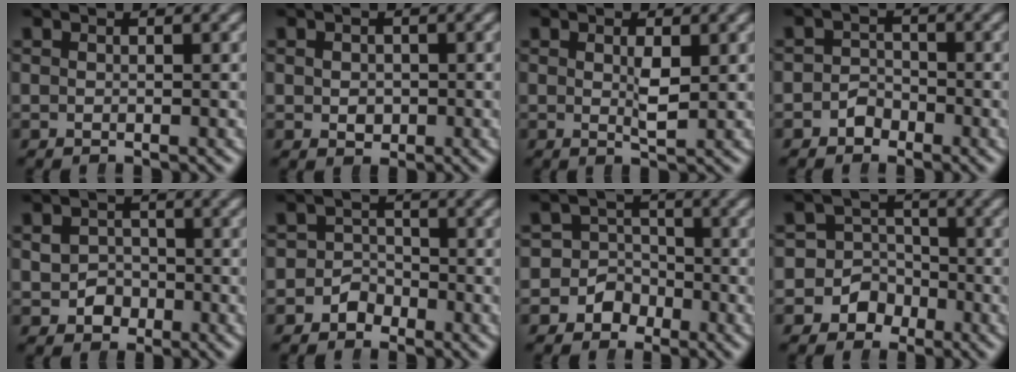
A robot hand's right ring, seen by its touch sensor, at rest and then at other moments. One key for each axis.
{"total": 1.0, "fx": -0.1, "fy": 0.9, "fz": 0.4, "tx": -0.018, "ty": -0.016, "tz": 0.006}
{"total": 1.5, "fx": 0.3, "fy": 0.1, "fz": 1.4, "tx": -0.034, "ty": -0.015, "tz": 0.007}
{"total": 2.3, "fx": -1.5, "fy": 1.7, "fz": 0.0, "tx": -0.006, "ty": -0.009, "tz": -0.027}
{"total": 2.1, "fx": -0.8, "fy": 1.9, "fz": 0.4, "tx": -0.006, "ty": -0.013, "tz": -0.009}
{"total": 3.2, "fx": -1.7, "fy": 2.7, "fz": 0.2, "tx": -0.015, "ty": -0.009, "tz": -0.032}
{"total": 6.8, "fx": -2.1, "fy": 6.3, "fz": 1.5, "tx": -0.057, "ty": -0.025, "tz": -0.037}
{"total": 8.5, "fx": -2.5, "fy": 7.9, "fz": 2.0, "tx": -0.076, "ty": -0.036, "tz": -0.042}